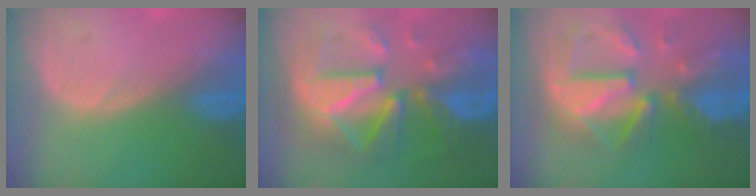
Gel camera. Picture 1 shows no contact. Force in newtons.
{"total": 12.3, "press": 12.3, "slide": 1.1}
{"total": 12.0, "press": 10.4, "slide": 5.9}